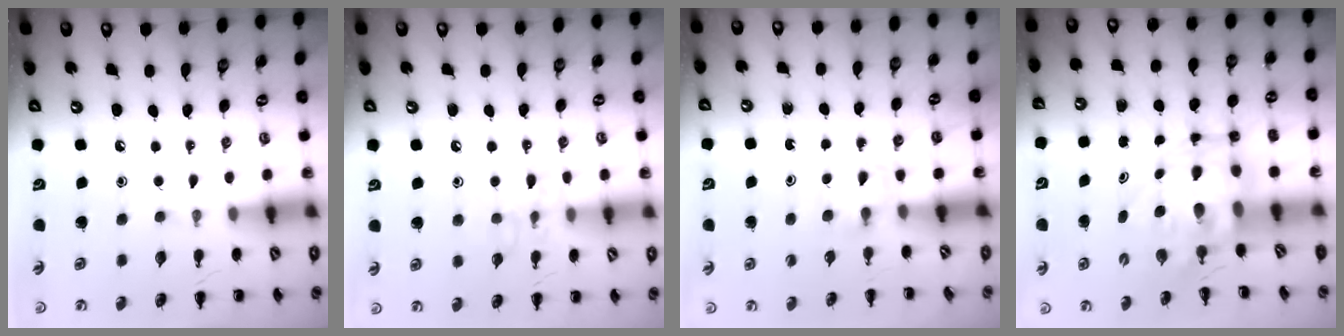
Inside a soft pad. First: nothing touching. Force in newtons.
{"total": 7.4, "press": 7.3, "slide": 0.9}
{"total": 2.4, "press": 2.3, "slide": 0.9}
{"total": 7.3, "press": 7.1, "slide": 1.7}